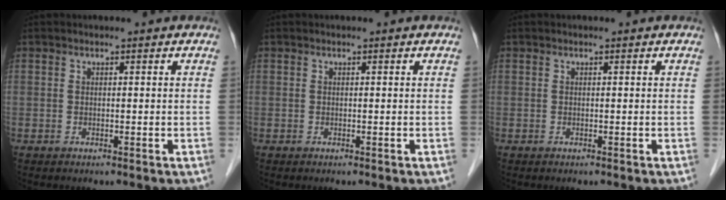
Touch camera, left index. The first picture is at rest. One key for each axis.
{"total": 0.0}
{"total": 0.0}